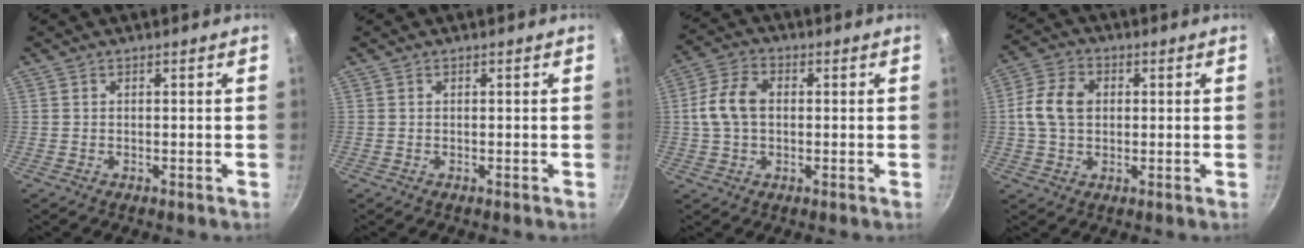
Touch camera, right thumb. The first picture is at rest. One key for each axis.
{"total": 0.0}
{"total": 8.1, "fx": 0.5, "fy": 5.5, "fz": 5.9, "tx": -0.118, "ty": 0.020, "tz": 0.006}
{"total": 8.7, "fx": 0.8, "fy": 6.3, "fz": 5.9, "tx": -0.109, "ty": 0.014, "tz": 0.012}